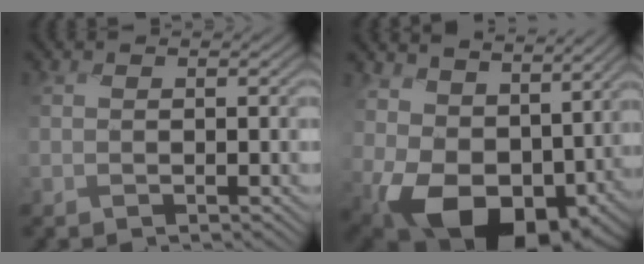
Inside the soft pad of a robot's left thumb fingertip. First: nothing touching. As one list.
[{"total": 14.9, "force": [1.5, 10.5, 10.5], "torque": [-0.222, -0.028, 0.060]}]